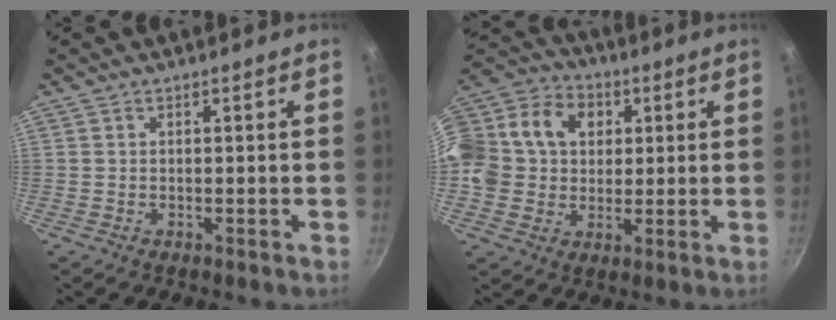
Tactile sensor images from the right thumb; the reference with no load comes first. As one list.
[{"total": 20.1, "force": [3.5, 16.8, 10.5], "torque": [-0.203, 0.037, 0.050]}]